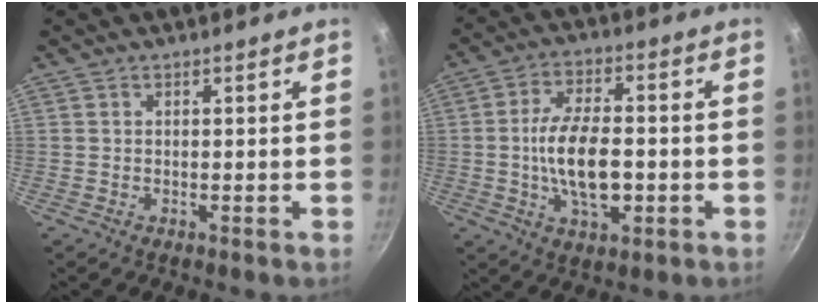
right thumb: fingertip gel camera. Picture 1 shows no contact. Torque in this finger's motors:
{"motor_torque": [2.60, 1.77, 1.50, -1.27, 0.52]}